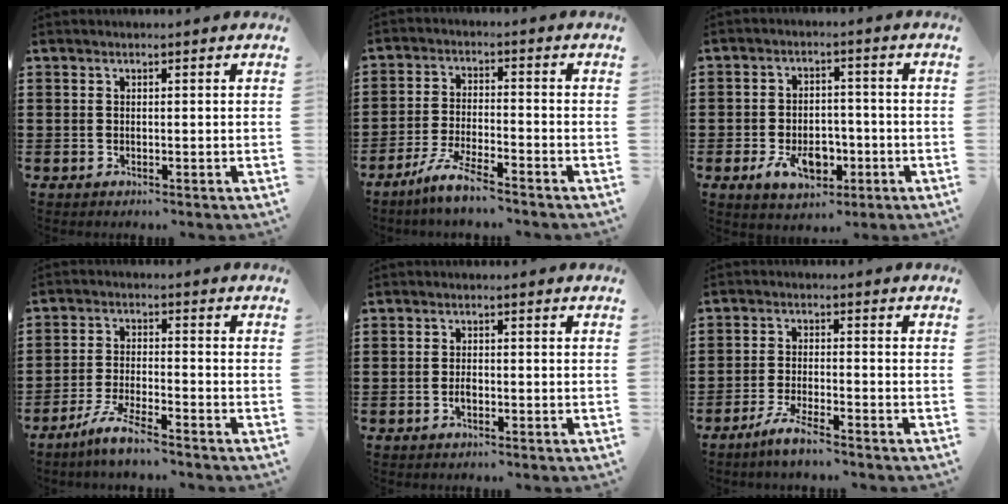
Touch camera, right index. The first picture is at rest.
{"total": 5.6, "force": [-4.8, 0.1, 2.9], "torque": [-0.076, -0.011, -0.097]}
{"total": 6.9, "force": [-2.7, 4.2, 4.8], "torque": [-0.089, 0.006, -0.050]}
{"total": 5.3, "force": [-4.5, 0.2, 2.7], "torque": [-0.073, -0.011, -0.092]}
{"total": 1.4, "force": [-0.6, 0.7, 1.1], "torque": [-0.022, 0.000, -0.010]}
{"total": 4.1, "force": [-3.5, 0.0, 2.1], "torque": [-0.050, -0.007, -0.068]}